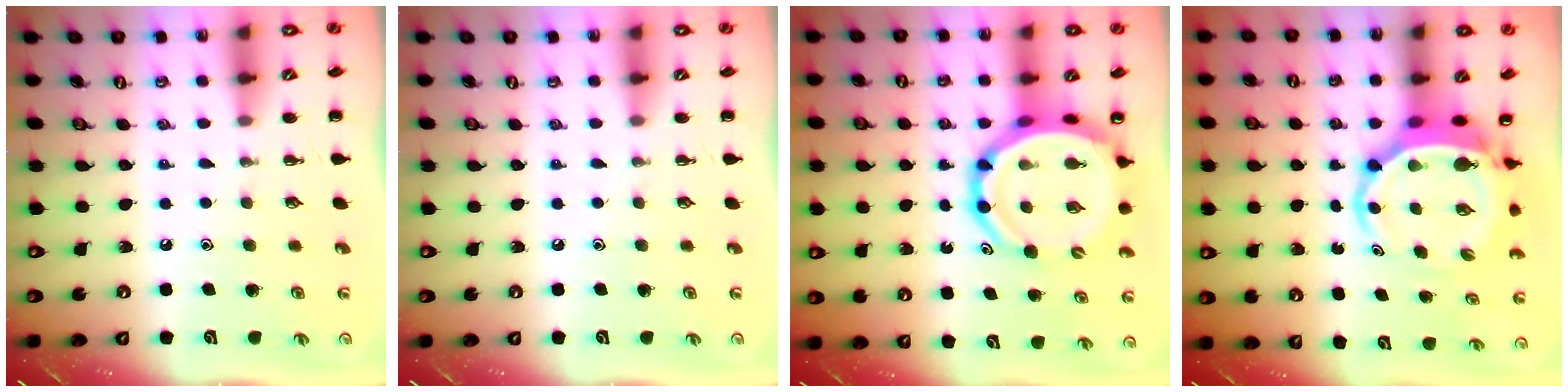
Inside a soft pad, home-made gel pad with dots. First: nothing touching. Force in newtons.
{"total": 0.0}
{"total": 15.6, "press": 15.0, "slide": 4.3}
{"total": 6.8, "press": 6.6, "slide": 1.6}